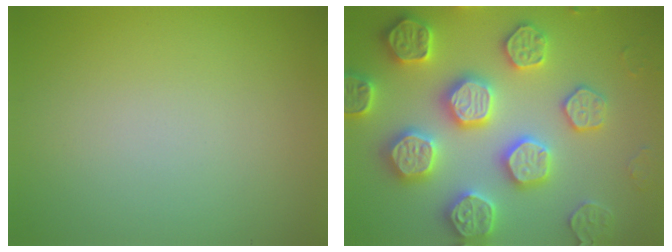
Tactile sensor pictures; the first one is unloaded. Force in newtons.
{"total": 7.9, "press": 7.7, "slide": 1.7}